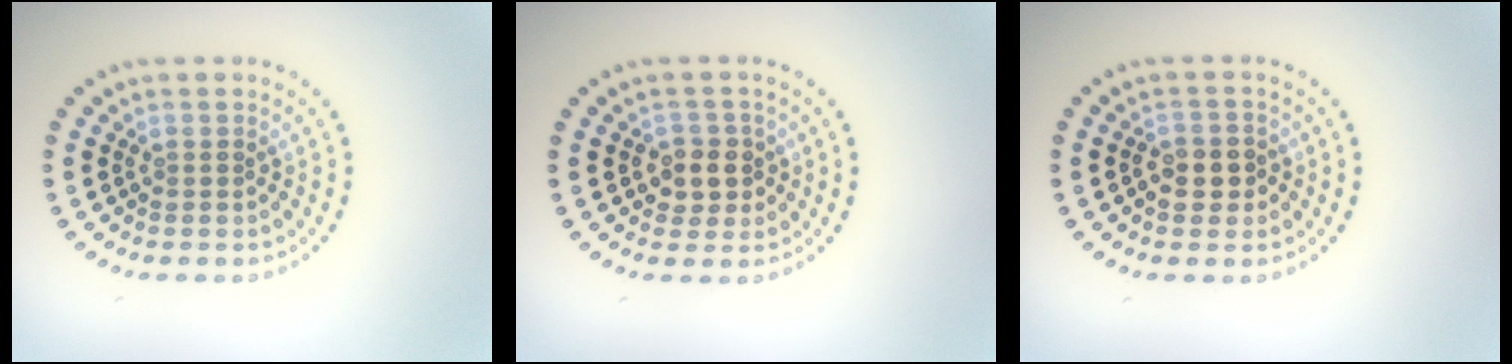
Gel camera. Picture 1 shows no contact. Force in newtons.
{"total": 2.5, "press": 2.3, "slide": 1.0}
{"total": 2.5, "press": 2.4, "slide": 0.6}